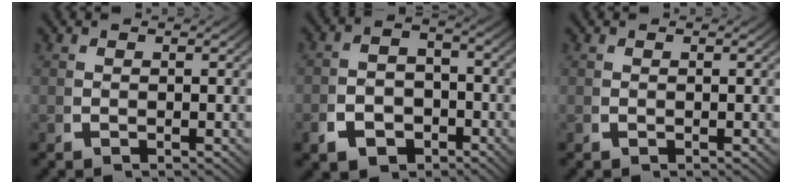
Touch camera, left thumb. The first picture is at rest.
{"total": 5.6, "force": [-2.2, 4.2, 3.0], "torque": [-0.052, -0.021, -0.031]}
{"total": 0.0}